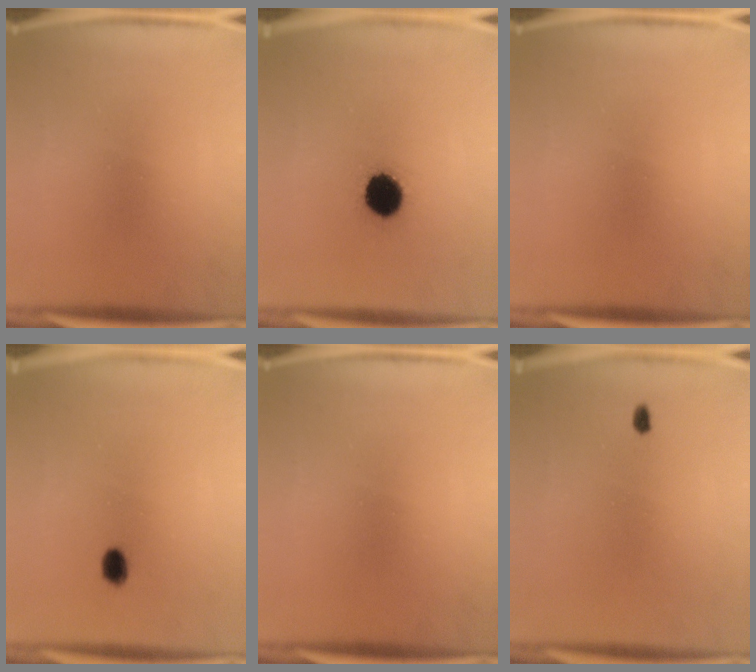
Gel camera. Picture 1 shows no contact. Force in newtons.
{"total": 8.4}
{"total": 0.0}
{"total": 2.4}
{"total": 0.0}
{"total": 1.1}